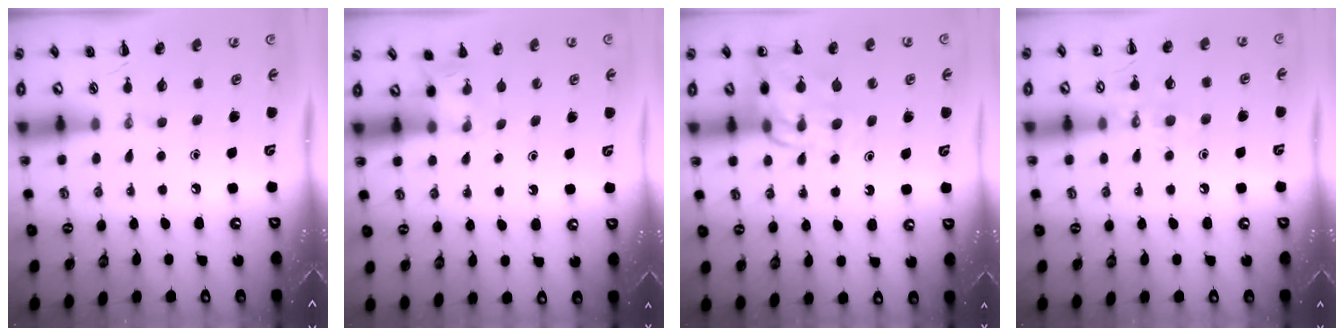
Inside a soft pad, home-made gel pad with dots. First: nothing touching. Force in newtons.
{"total": 3.5, "press": 3.4, "slide": 1.0}
{"total": 12.3, "press": 12.0, "slide": 2.9}
{"total": 8.6, "press": 8.5, "slide": 1.1}